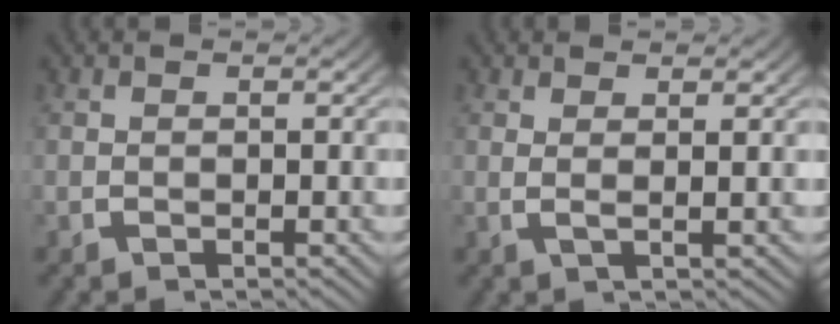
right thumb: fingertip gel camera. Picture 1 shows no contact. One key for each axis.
{"total": 1.3, "fx": 0.8, "fy": -0.2, "fz": 1.0, "tx": -0.024, "ty": -0.005, "tz": 0.017}